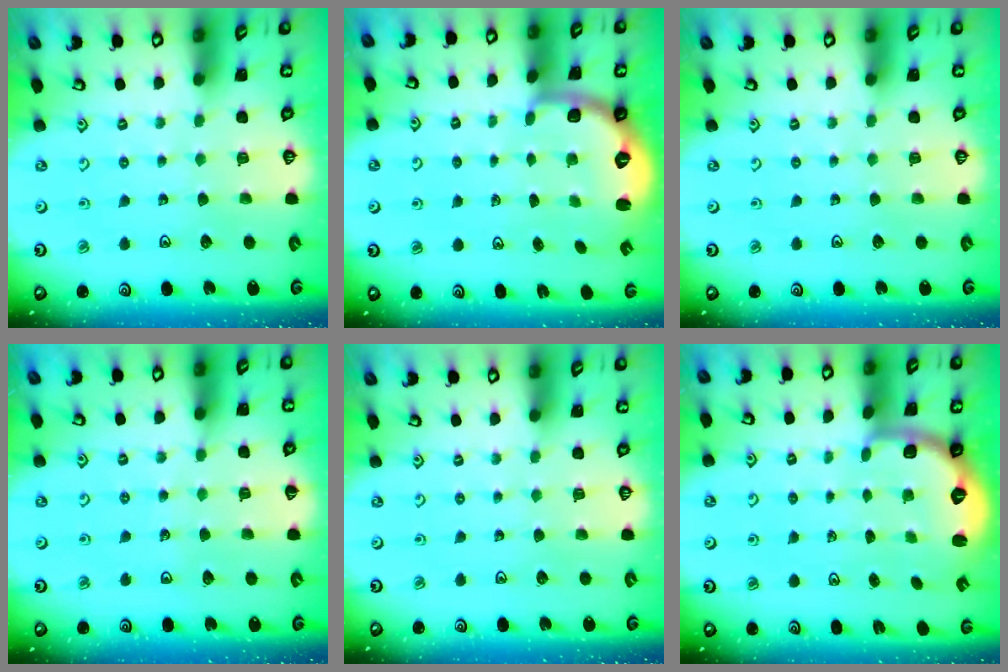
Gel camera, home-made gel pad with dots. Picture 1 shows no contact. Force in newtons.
{"total": 2.6, "press": 1.5, "slide": 2.1}
{"total": 0.0}
{"total": 3.2, "press": 3.2, "slide": 0.3}
{"total": 0.0}
{"total": 2.6, "press": 1.6, "slide": 2.1}